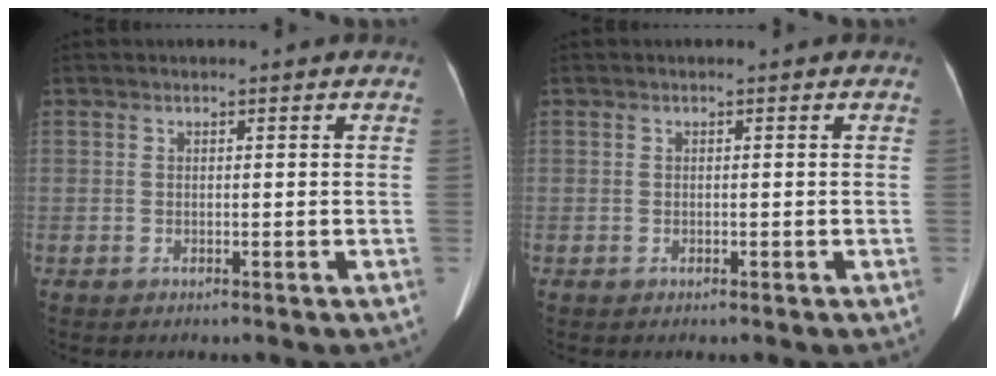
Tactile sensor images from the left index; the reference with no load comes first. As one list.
[{"total": 0.0}]